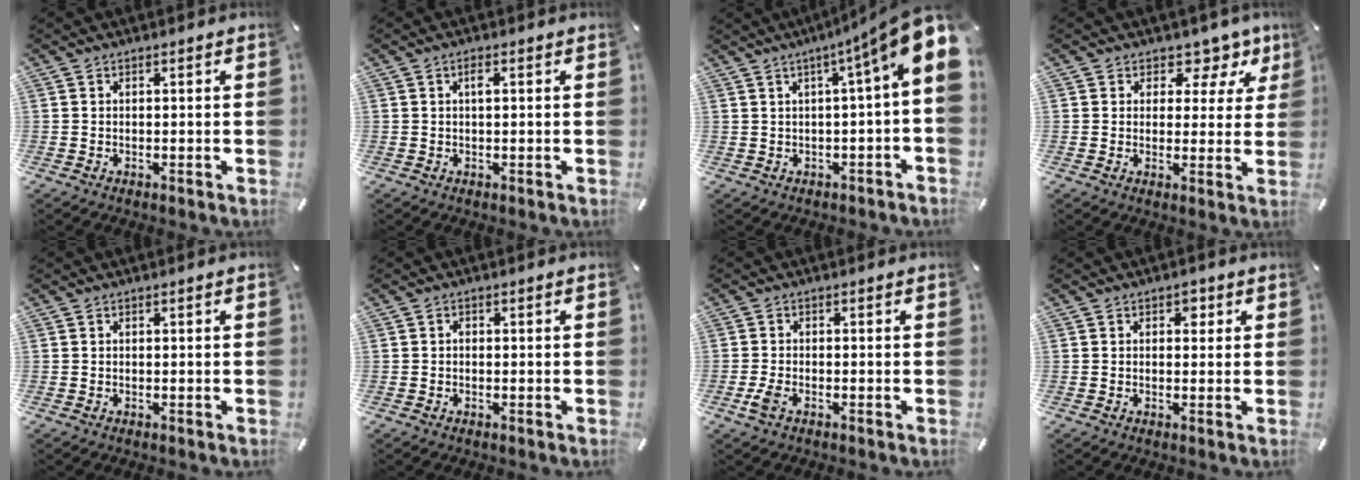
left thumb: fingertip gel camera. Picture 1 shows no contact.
{"total": 1.8, "force": [0.5, 0.5, 1.6], "torque": [-0.033, 0.003, 0.006]}
{"total": 11.2, "force": [3.9, 1.5, 10.4], "torque": [-0.144, -0.044, 0.058]}
{"total": 7.6, "force": [4.9, 4.8, 3.2], "torque": [-0.042, -0.036, 0.082]}
{"total": 0.0}
{"total": 0.7, "force": [-0.1, 0.5, 0.5], "torque": [-0.010, 0.001, -0.004]}
{"total": 2.8, "force": [-1.4, 1.3, 2.0], "torque": [-0.053, -0.001, -0.030]}
{"total": 2.2, "force": [0.8, 1.7, 1.2], "torque": [-0.003, -0.003, 0.005]}